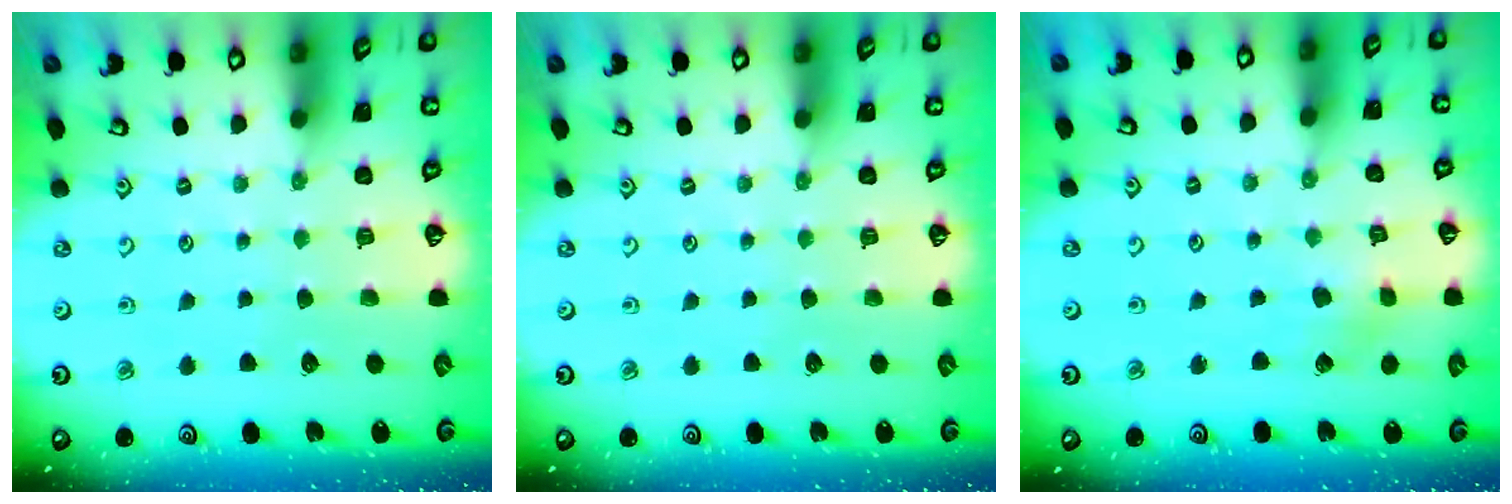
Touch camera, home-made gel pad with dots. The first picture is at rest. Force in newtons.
{"total": 0.0}
{"total": 3.5, "press": 3.5, "slide": 0.2}